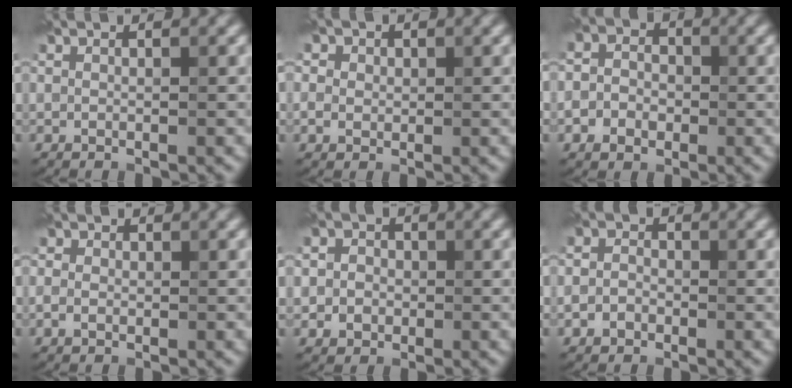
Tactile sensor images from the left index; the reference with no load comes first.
{"total": 3.1, "force": [0.9, 2.6, 1.4], "torque": [-0.018, 0.017, -0.005]}
{"total": 3.7, "force": [-0.7, 3.2, 1.7], "torque": [-0.009, 0.006, -0.025]}
{"total": 1.7, "force": [-0.1, 1.4, 0.9], "torque": [-0.011, 0.001, -0.007]}
{"total": 3.4, "force": [0.3, 3.1, 1.4], "torque": [0.002, 0.009, -0.020]}
{"total": 1.9, "force": [-0.6, 1.6, 0.9], "torque": [0.000, 0.000, -0.022]}